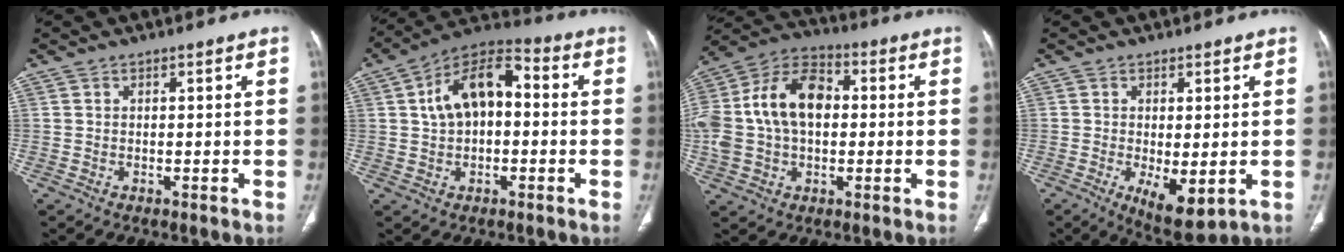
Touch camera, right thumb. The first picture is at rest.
{"total": 12.8, "force": [1.3, 7.8, 10.1], "torque": [-0.157, 0.037, 0.009]}
{"total": 19.5, "force": [1.4, 12.9, 14.6], "torque": [-0.294, 0.034, 0.022]}
{"total": 7.6, "force": [-1.8, 3.1, 6.7], "torque": [-0.104, -0.022, -0.018]}